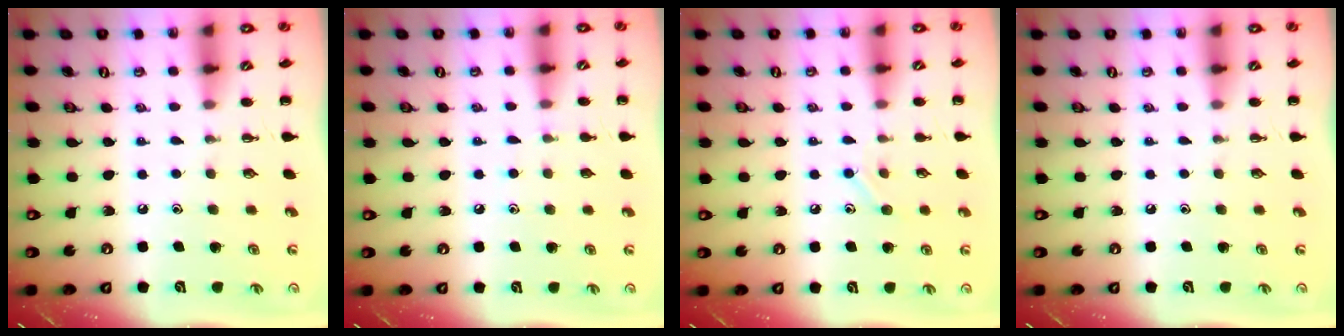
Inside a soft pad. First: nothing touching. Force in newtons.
{"total": 3.6, "press": 3.4, "slide": 1.3}
{"total": 7.5, "press": 7.3, "slide": 1.6}
{"total": 0.0}